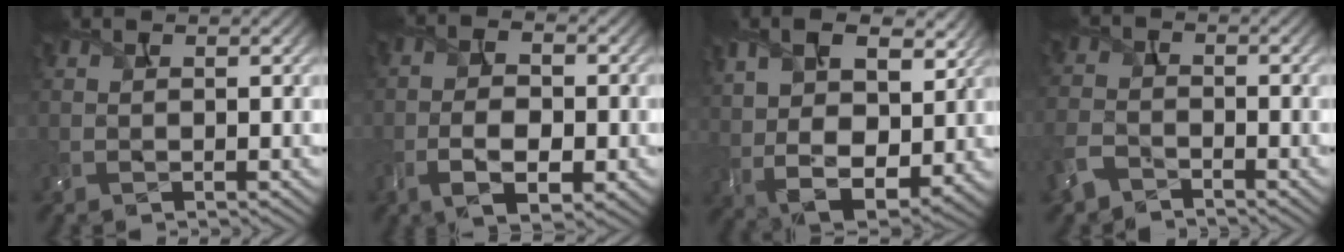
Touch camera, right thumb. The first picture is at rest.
{"total": 6.9, "force": [-2.2, 3.5, 5.5], "torque": [-0.112, -0.007, -0.040]}
{"total": 14.0, "force": [4.9, 8.0, 10.4], "torque": [-0.217, 0.004, 0.085]}
{"total": 4.4, "force": [-3.1, 2.4, 2.1], "torque": [-0.053, -0.007, -0.077]}